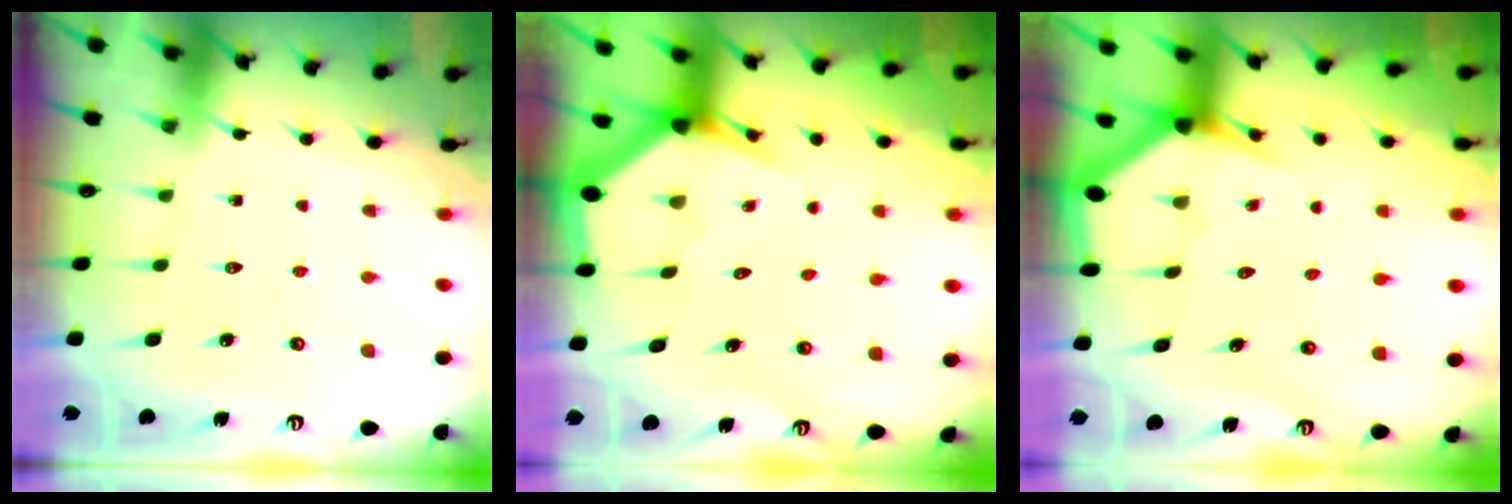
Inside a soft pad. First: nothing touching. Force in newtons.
{"total": 3.0, "press": 3.0, "slide": 0.0}
{"total": 3.0, "press": 3.0, "slide": 0.1}